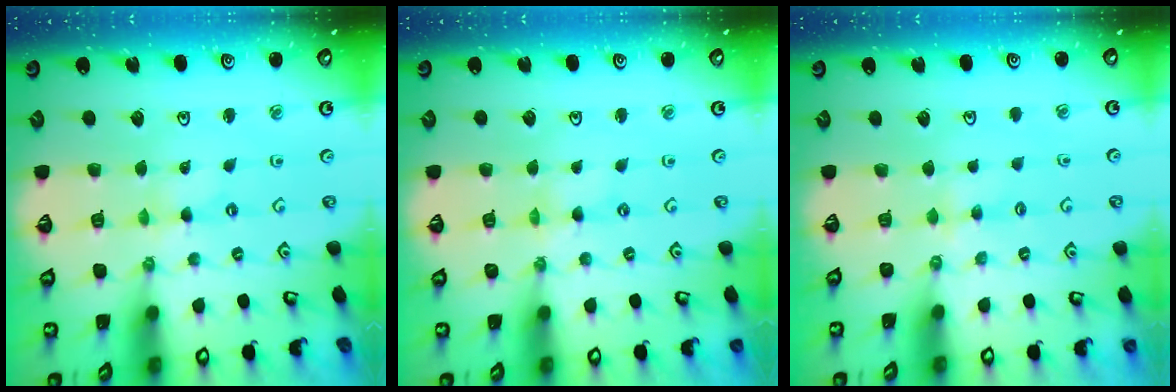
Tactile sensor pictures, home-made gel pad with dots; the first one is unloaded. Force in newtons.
{"total": 0.0}
{"total": 2.4, "press": 2.3, "slide": 0.4}